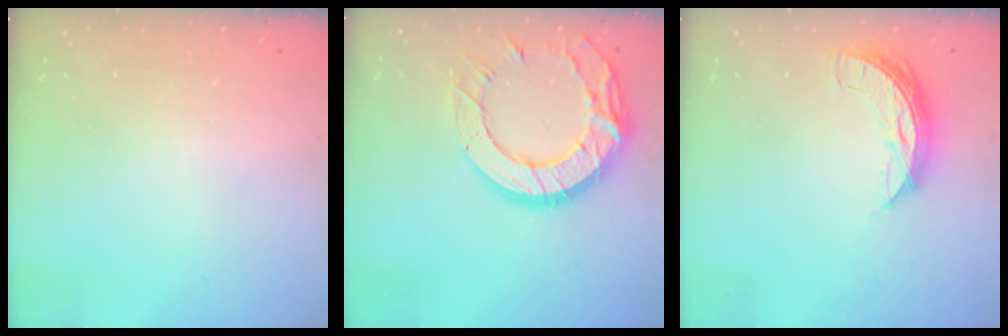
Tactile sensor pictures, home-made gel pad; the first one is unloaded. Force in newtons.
{"total": 17.6, "press": 17.5, "slide": 1.2}
{"total": 7.7, "press": 7.7, "slide": 0.4}